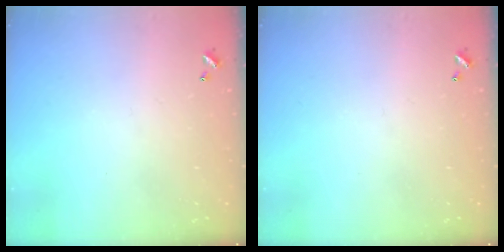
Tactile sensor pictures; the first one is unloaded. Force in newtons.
{"total": 0.0}